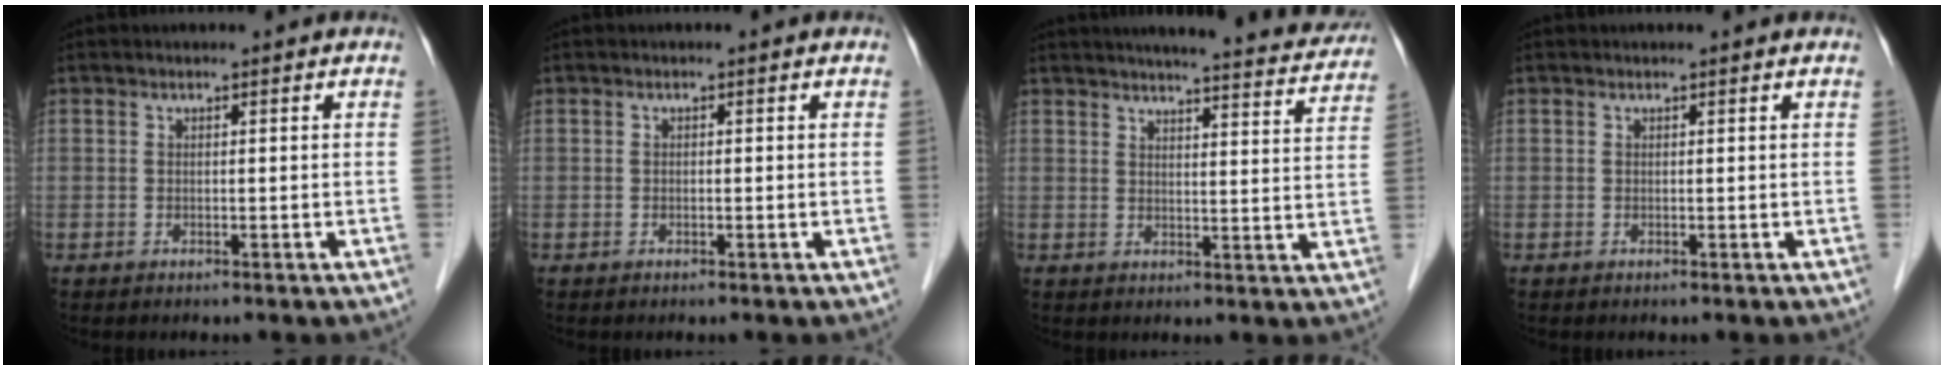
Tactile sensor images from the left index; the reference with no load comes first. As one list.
[{"total": 0.0}, {"total": 17.3, "force": [16.1, 1.6, 6.1], "torque": [-0.076, -0.028, 0.183]}, {"total": 0.5, "force": [0.5, 0.0, 0.1], "torque": [-0.006, 0.004, 0.005]}]